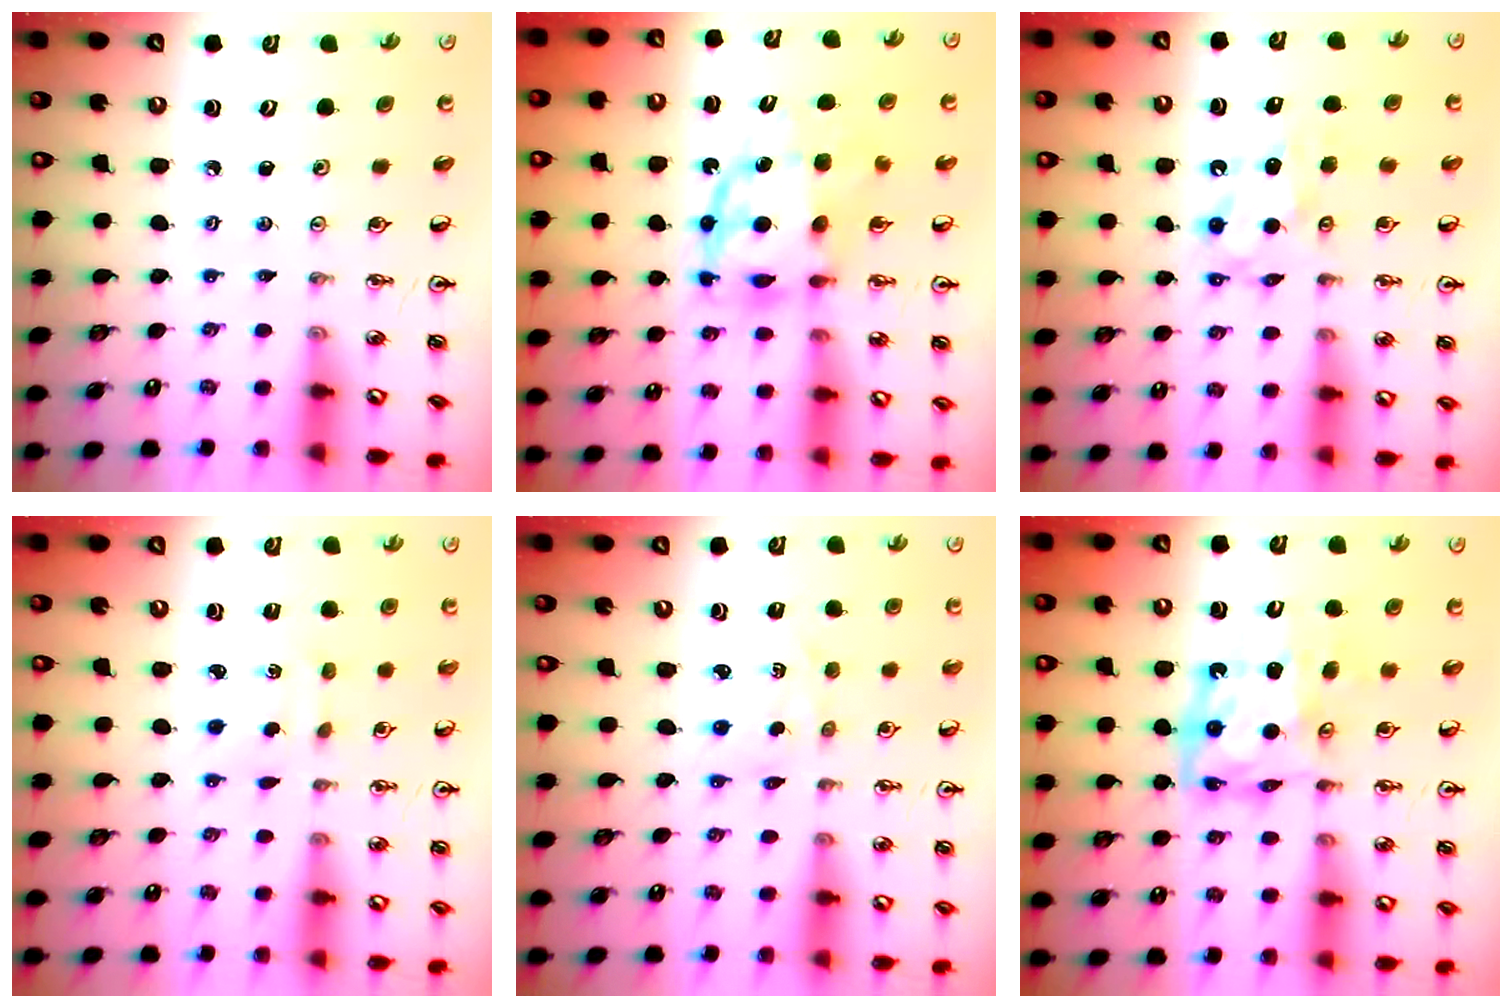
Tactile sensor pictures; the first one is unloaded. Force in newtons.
{"total": 9.0, "press": 9.0, "slide": 1.0}
{"total": 6.5, "press": 6.5, "slide": 0.2}
{"total": 2.7, "press": 2.6, "slide": 0.5}
{"total": 1.8, "press": 1.8, "slide": 0.4}
{"total": 11.3, "press": 11.3, "slide": 1.0}